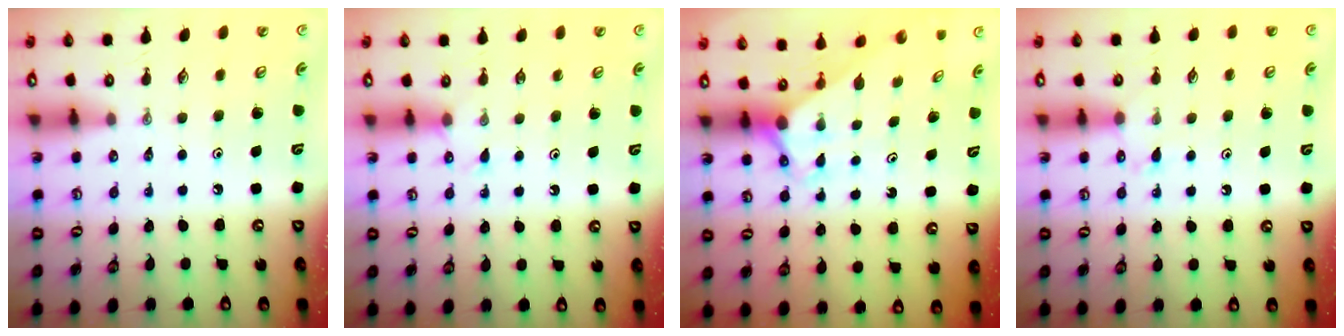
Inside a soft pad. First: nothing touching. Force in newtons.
{"total": 4.6, "press": 4.6, "slide": 0.5}
{"total": 2.9, "press": 2.9, "slide": 0.0}
{"total": 4.8, "press": 4.8, "slide": 0.5}